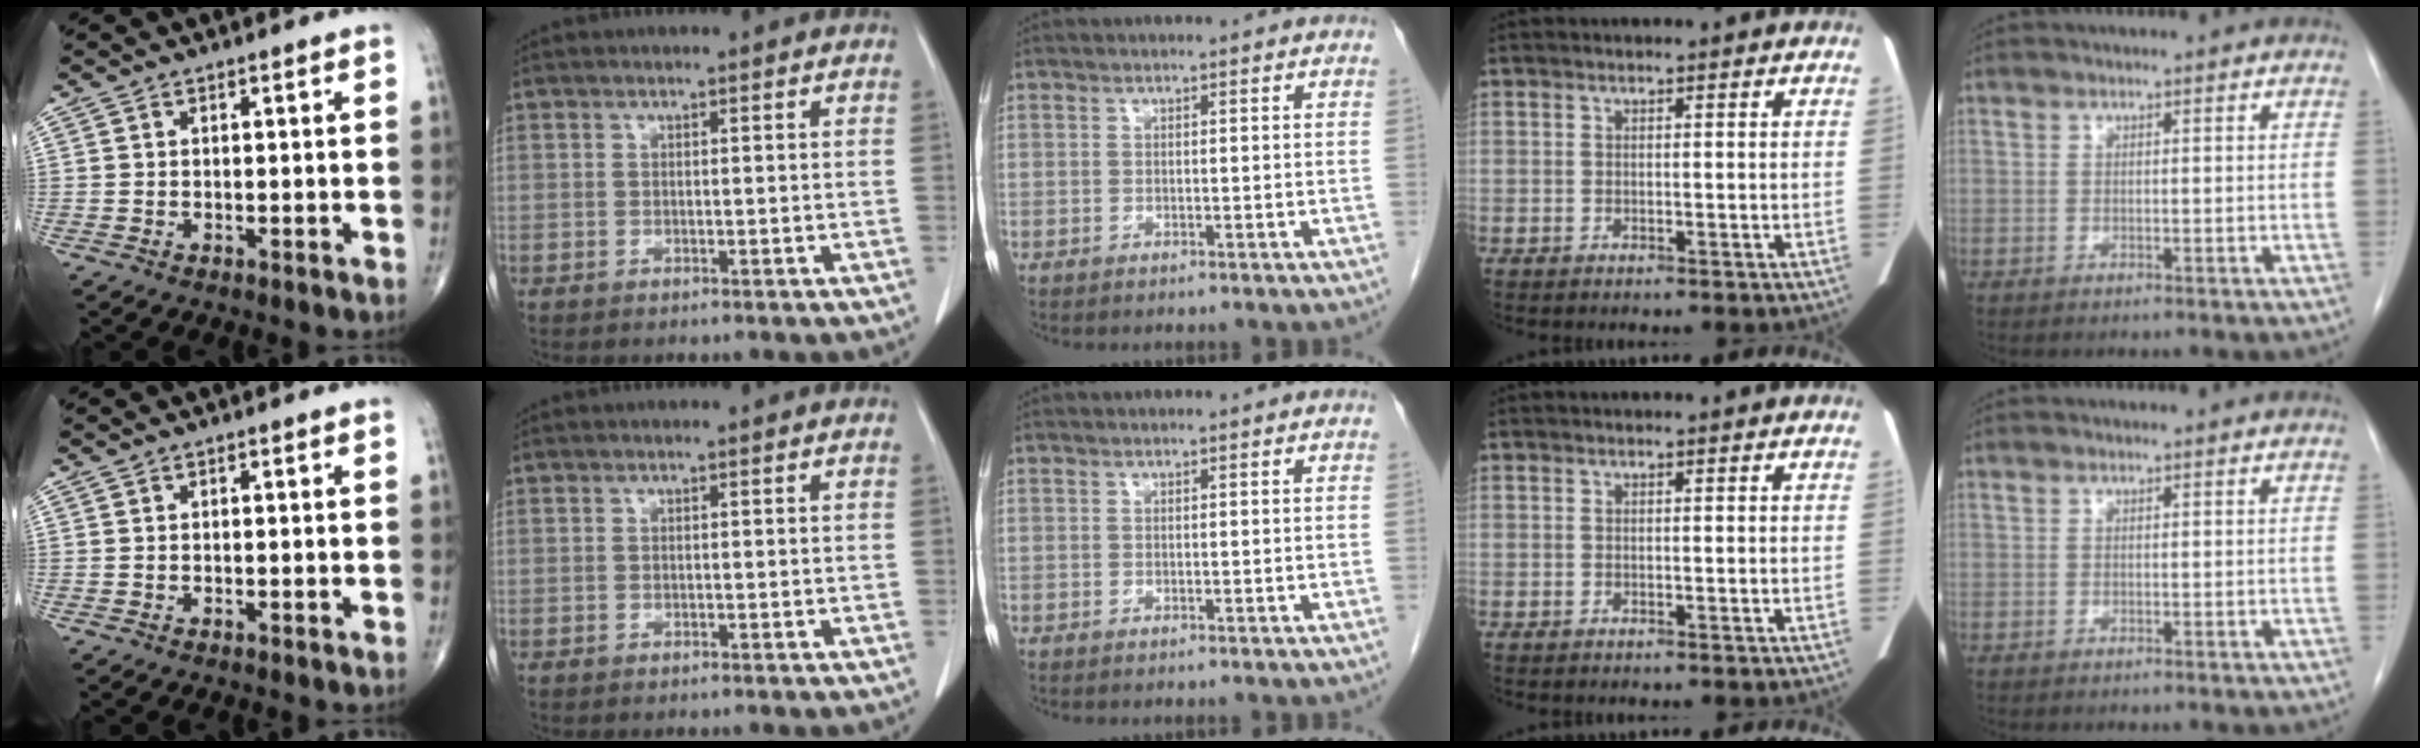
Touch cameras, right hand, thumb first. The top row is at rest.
{}